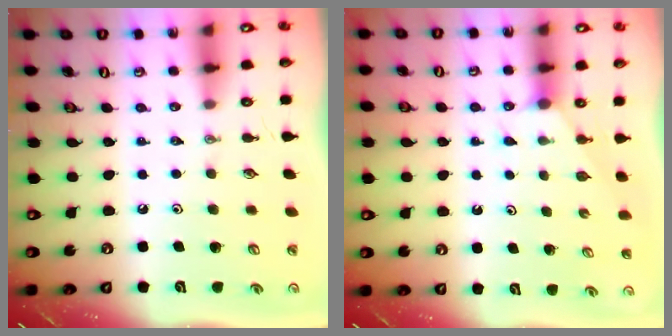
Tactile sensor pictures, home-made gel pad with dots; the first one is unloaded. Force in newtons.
{"total": 2.0, "press": 2.0, "slide": 0.2}